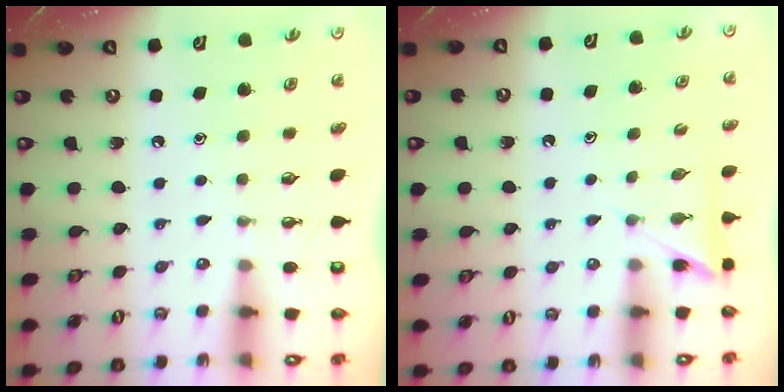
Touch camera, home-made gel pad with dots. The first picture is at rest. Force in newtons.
{"total": 3.6, "press": 3.6, "slide": 0.4}